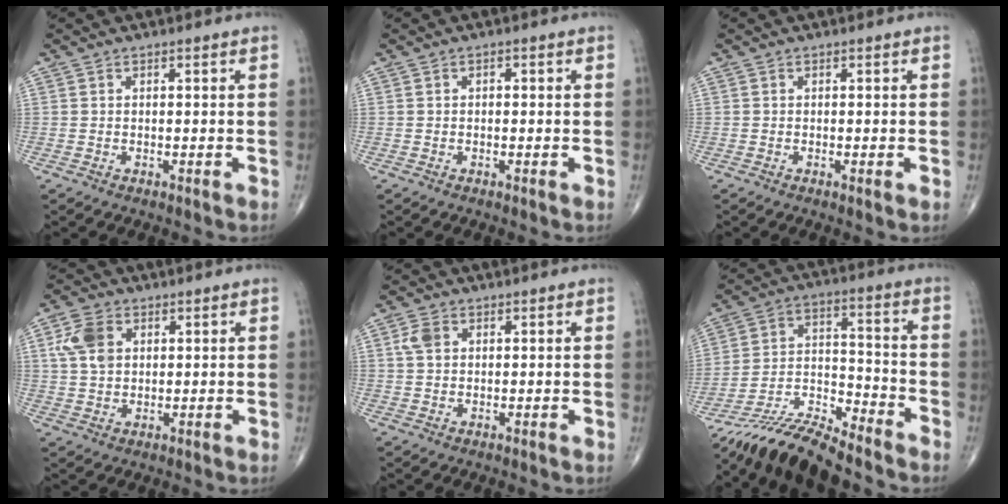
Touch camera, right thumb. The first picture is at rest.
{"total": 0.6, "force": [0.0, 0.5, 0.4], "torque": [-0.004, 0.001, -0.002]}
{"total": 0.8, "force": [-0.1, 0.0, 0.7], "torque": [-0.015, -0.002, -0.002]}
{"total": 6.8, "force": [2.0, 4.9, 4.3], "torque": [-0.077, 0.000, 0.038]}
{"total": 3.3, "force": [1.0, 2.4, 2.1], "torque": [-0.041, 0.005, 0.020]}
{"total": 11.7, "force": [-11.2, 1.2, 3.1], "torque": [-0.052, 0.078, -0.212]}